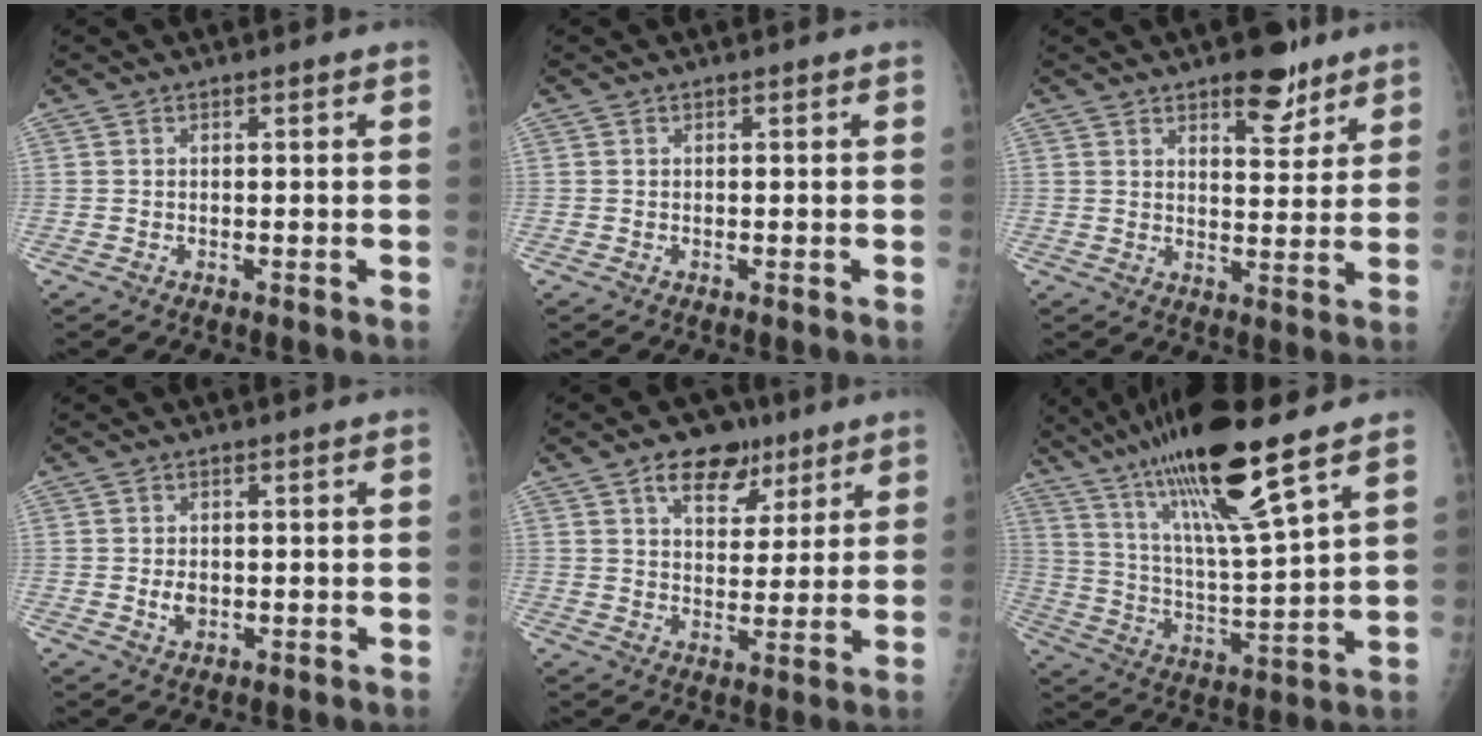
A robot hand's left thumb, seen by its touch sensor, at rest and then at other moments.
{"total": 0.0}
{"total": 8.3, "force": [5.6, 3.5, 4.9], "torque": [-0.040, -0.034, 0.080]}
{"total": 2.3, "force": [0.1, 1.7, 1.6], "torque": [-0.020, -0.003, 0.007]}
{"total": 10.0, "force": [6.1, 6.2, 4.9], "torque": [-0.039, -0.025, 0.093]}
{"total": 19.8, "force": [13.0, 2.0, 14.8], "torque": [-0.254, -0.057, 0.237]}